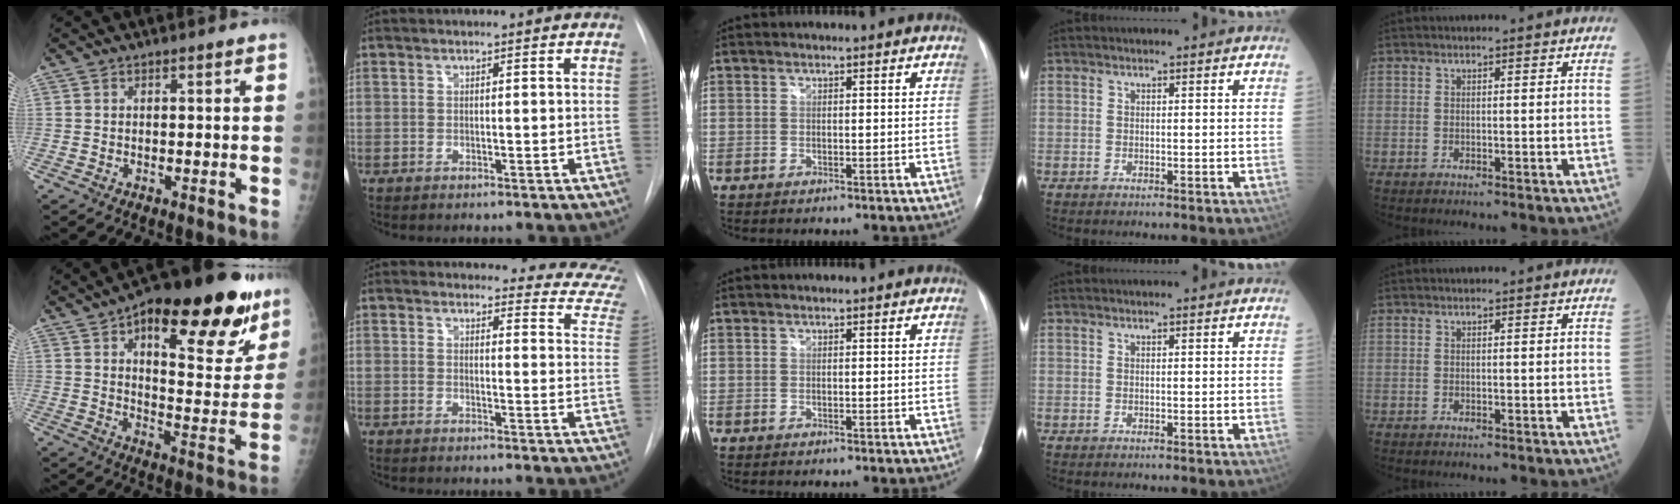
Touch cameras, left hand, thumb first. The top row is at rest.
{"thumb": {"total": 26.1, "force": [14.6, 10.5, 18.8], "torque": [-0.210, -0.037, 0.208]}, "index": {"total": 15.0, "force": [14.7, 2.2, 1.8], "torque": [0.017, -0.094, 0.127]}}